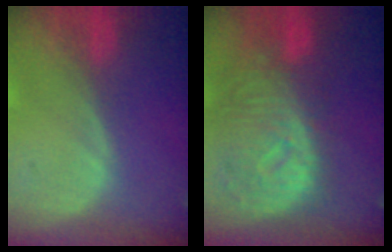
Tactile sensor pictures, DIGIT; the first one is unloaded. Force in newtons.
{"total": 11.4, "press": 9.9, "slide": 5.6}